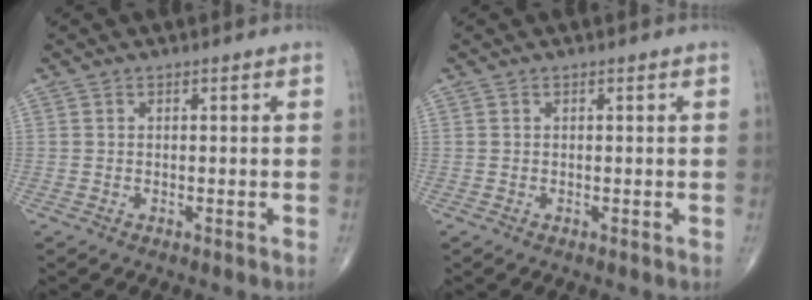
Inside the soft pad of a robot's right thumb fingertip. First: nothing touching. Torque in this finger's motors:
{"motor_torque": [0.00, 0.00, 0.07, 0.03, 0.00]}